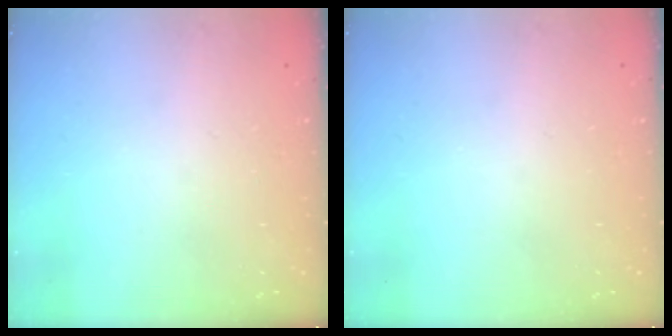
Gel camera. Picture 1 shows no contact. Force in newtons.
{"total": 0.0}